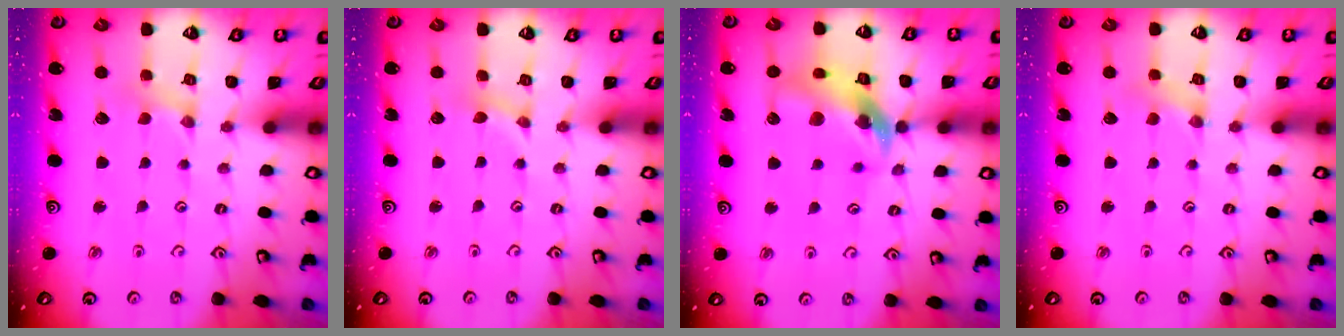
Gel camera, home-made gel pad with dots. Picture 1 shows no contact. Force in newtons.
{"total": 0.9, "press": 0.9, "slide": 0.2}
{"total": 15.3, "press": 15.2, "slide": 2.1}
{"total": 1.7, "press": 1.7, "slide": 0.4}